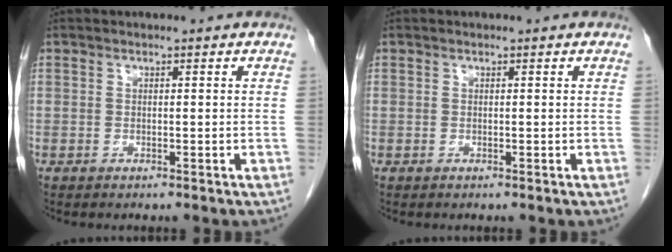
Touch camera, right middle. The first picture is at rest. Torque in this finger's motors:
{"motor_torque": [0.00, 0.00, 0.00, 0.00]}